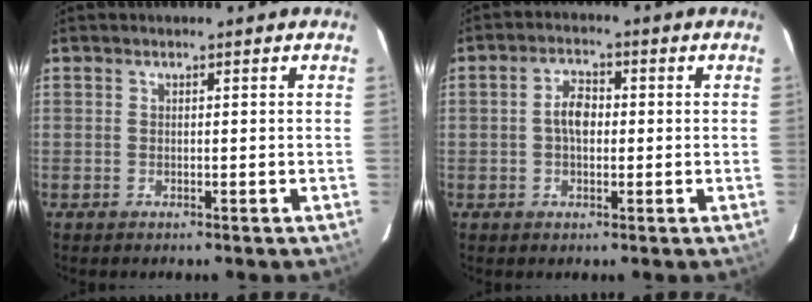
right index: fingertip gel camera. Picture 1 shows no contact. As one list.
[{"total": 4.3, "force": [-0.1, 2.6, 3.4], "torque": [-0.064, 0.012, -0.001]}]